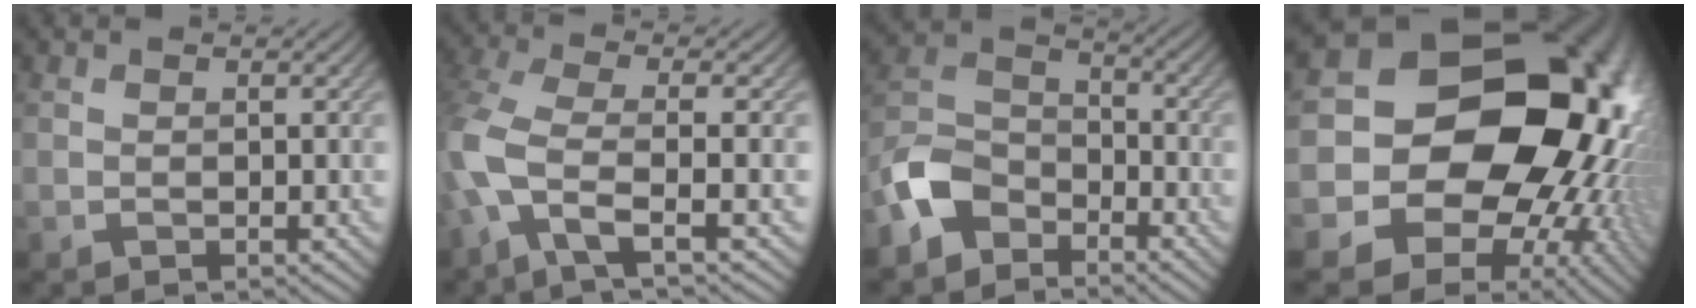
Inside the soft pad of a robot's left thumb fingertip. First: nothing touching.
{"total": 7.5, "force": [-2.3, 2.5, 6.7], "torque": [-0.162, 0.003, -0.064]}
{"total": 7.5, "force": [-5.3, 4.4, 3.2], "torque": [-0.074, 0.003, -0.129]}
{"total": 23.2, "force": [2.3, 19.7, 12.2], "torque": [-0.212, 0.041, 0.000]}